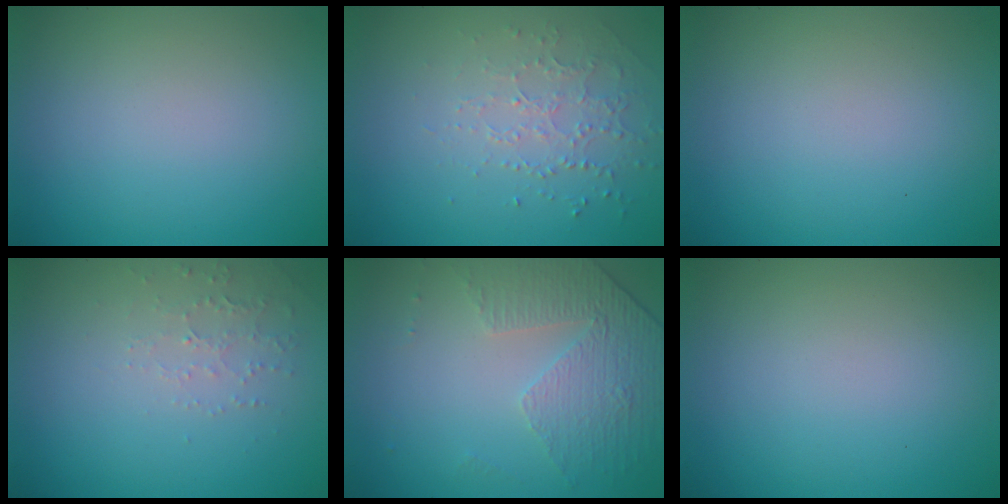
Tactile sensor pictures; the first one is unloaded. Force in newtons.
{"total": 1.5, "press": 1.2, "slide": 0.9}
{"total": 0.0}
{"total": 1.5, "press": 1.5, "slide": 0.5}
{"total": 4.7, "press": 3.1, "slide": 3.6}
{"total": 0.0}